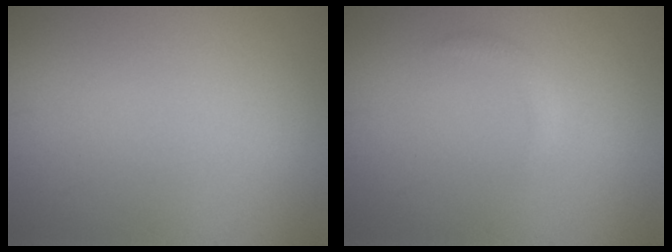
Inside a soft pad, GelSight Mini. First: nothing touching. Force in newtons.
{"total": 1.0, "press": 1.0, "slide": 0.0}